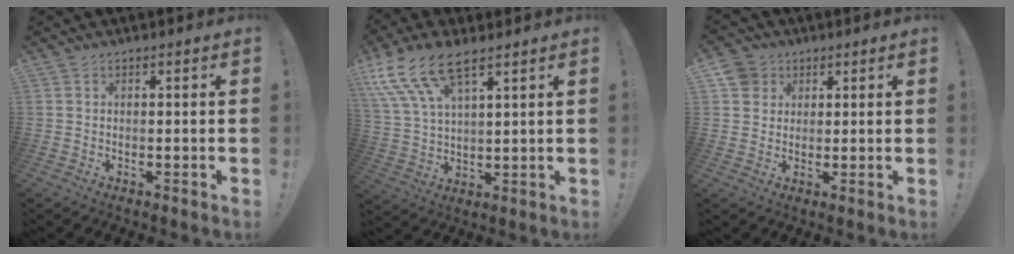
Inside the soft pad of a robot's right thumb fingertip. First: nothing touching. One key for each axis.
{"total": 13.4, "fx": 9.1, "fy": 4.9, "fz": 8.6, "tx": -0.191, "ty": -0.034, "tz": 0.168}
{"total": 5.6, "fx": 2.6, "fy": 4.9, "fz": 1.1, "tx": -0.021, "ty": -0.008, "tz": 0.051}